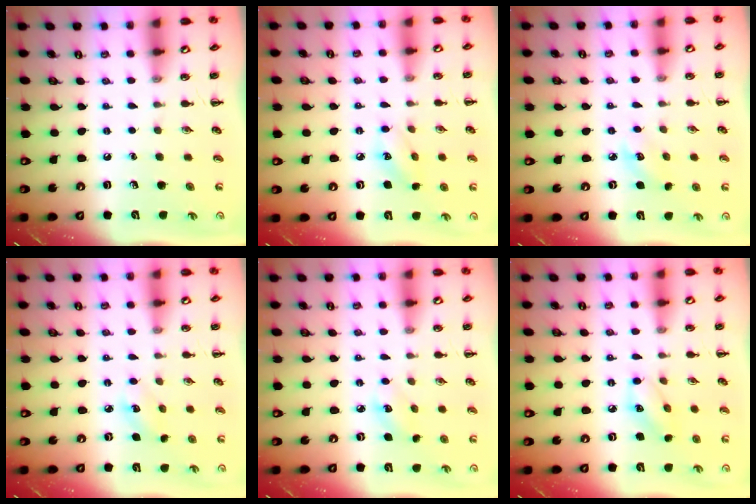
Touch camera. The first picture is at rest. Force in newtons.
{"total": 5.8, "press": 5.7, "slide": 1.2}
{"total": 5.2, "press": 5.0, "slide": 1.4}
{"total": 3.5, "press": 3.5, "slide": 0.8}
{"total": 3.5, "press": 3.5, "slide": 0.8}
{"total": 6.5, "press": 6.5, "slide": 0.9}